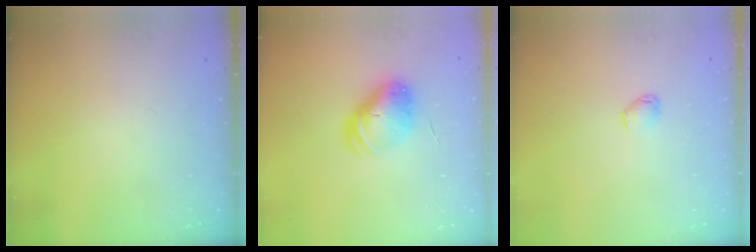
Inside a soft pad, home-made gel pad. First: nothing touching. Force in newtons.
{"total": 9.1, "press": 8.9, "slide": 1.9}
{"total": 3.9, "press": 3.8, "slide": 0.7}